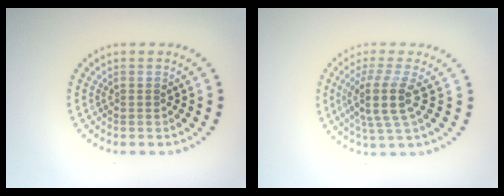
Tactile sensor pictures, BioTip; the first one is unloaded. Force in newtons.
{"total": 3.8, "press": 2.9, "slide": 2.4}